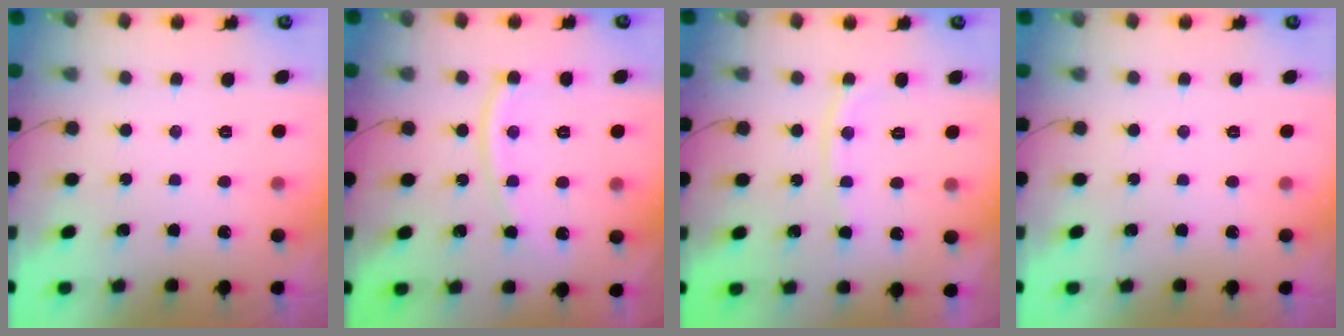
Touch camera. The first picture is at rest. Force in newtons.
{"total": 9.8, "press": 9.7, "slide": 1.2}
{"total": 6.9, "press": 6.9, "slide": 1.1}
{"total": 0.0}